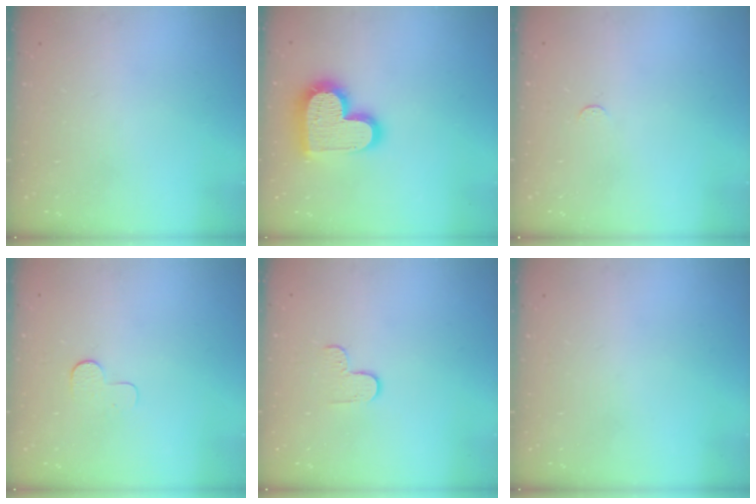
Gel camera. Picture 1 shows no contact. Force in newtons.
{"total": 17.1, "press": 17.0, "slide": 1.2}
{"total": 2.7, "press": 2.7, "slide": 0.2}
{"total": 3.7, "press": 3.7, "slide": 0.3}
{"total": 3.6, "press": 3.5, "slide": 0.4}
{"total": 0.0}